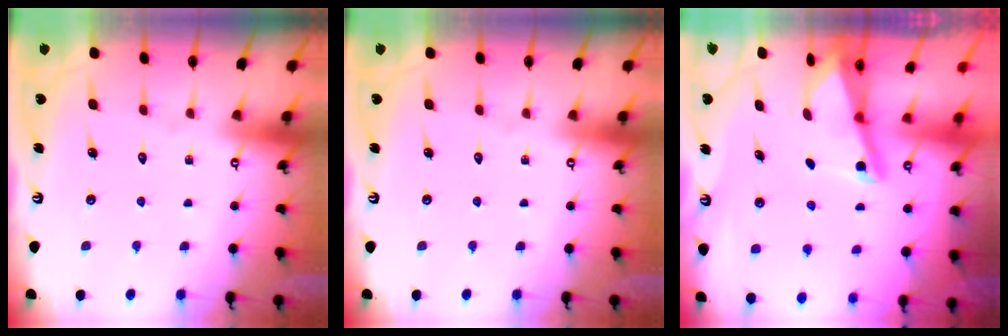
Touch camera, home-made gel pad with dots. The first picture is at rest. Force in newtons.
{"total": 0.0}
{"total": 2.1, "press": 2.1, "slide": 0.3}